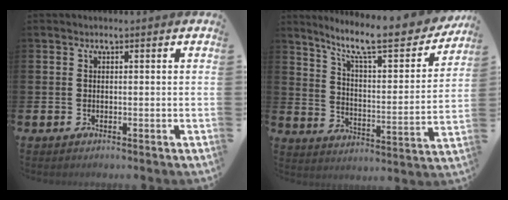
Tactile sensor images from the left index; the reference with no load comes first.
{"total": 11.1, "force": [9.3, 2.2, 5.6], "torque": [-0.118, -0.065, 0.149]}